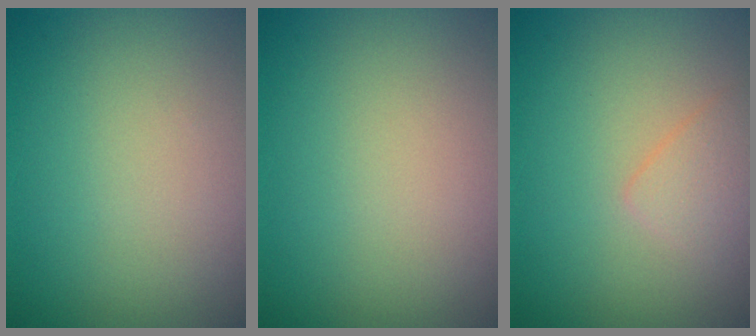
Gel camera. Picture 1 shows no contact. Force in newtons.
{"total": 0.0}
{"total": 1.5, "press": 1.5, "slide": 0.0}